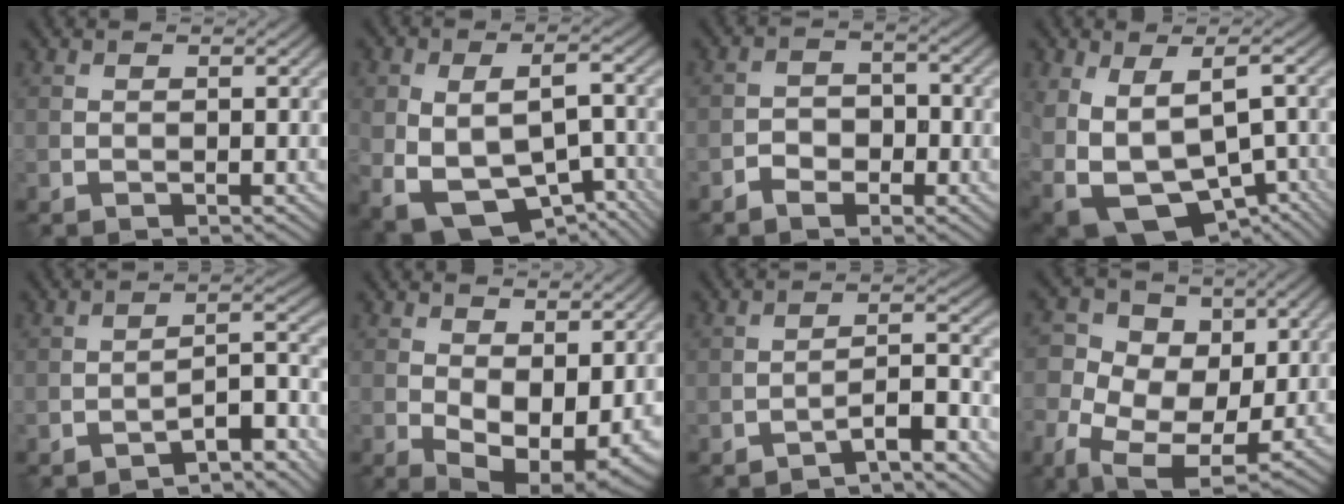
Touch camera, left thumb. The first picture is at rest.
{"total": 11.5, "force": [-3.1, 7.1, 8.5], "torque": [-0.168, -0.026, -0.020]}
{"total": 3.6, "force": [-2.1, 2.2, 1.9], "torque": [-0.029, 0.003, -0.042]}
{"total": 14.4, "force": [-3.0, 9.2, 10.6], "torque": [-0.222, -0.058, 0.005]}
{"total": 5.6, "force": [-4.5, 1.1, 3.1], "torque": [-0.040, 0.016, -0.076]}
{"total": 9.4, "force": [-0.6, 5.6, 7.5], "torque": [-0.129, -0.032, 0.004]}
{"total": 4.4, "force": [-3.3, 0.7, 2.8], "torque": [-0.045, 0.017, -0.061]}
{"total": 11.2, "force": [-1.4, 8.3, 7.3], "torque": [-0.155, -0.017, -0.027]}